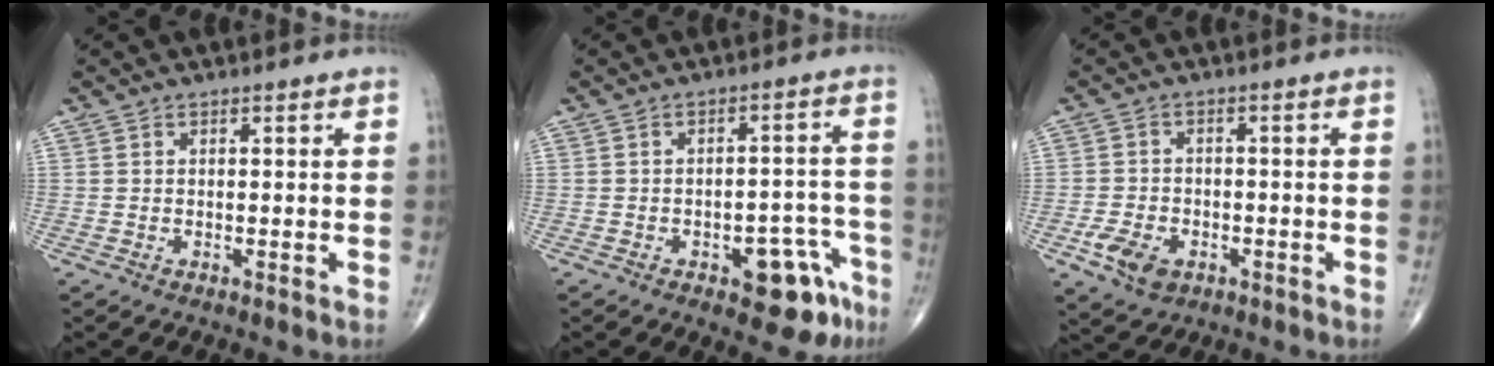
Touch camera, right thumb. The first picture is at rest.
{"total": 10.2, "force": [-5.3, 4.6, 7.3], "torque": [-0.057, 0.043, -0.060]}
{"total": 6.5, "force": [-2.7, 4.5, 3.8], "torque": [-0.068, 0.009, -0.044]}